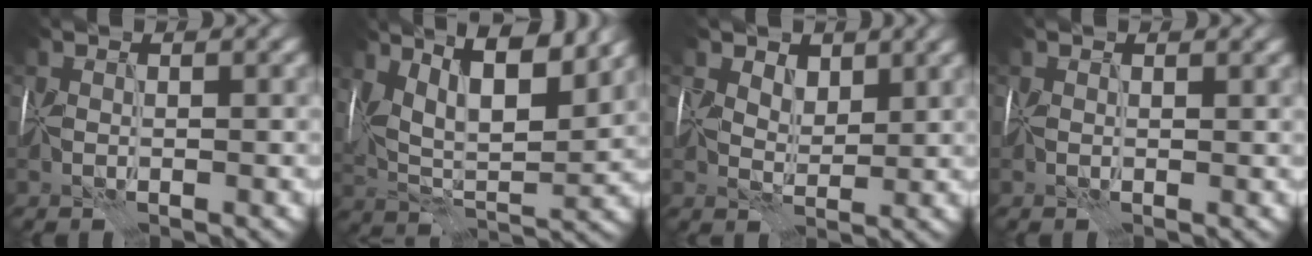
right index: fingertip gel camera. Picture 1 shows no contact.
{"total": 10.5, "force": [5.7, 3.7, 8.0], "torque": [-0.128, 0.014, 0.084]}
{"total": 2.4, "force": [1.5, 1.6, 1.0], "torque": [-0.018, -0.015, 0.025]}
{"total": 0.6, "force": [0.4, 0.4, 0.3], "torque": [-0.008, -0.001, 0.007]}